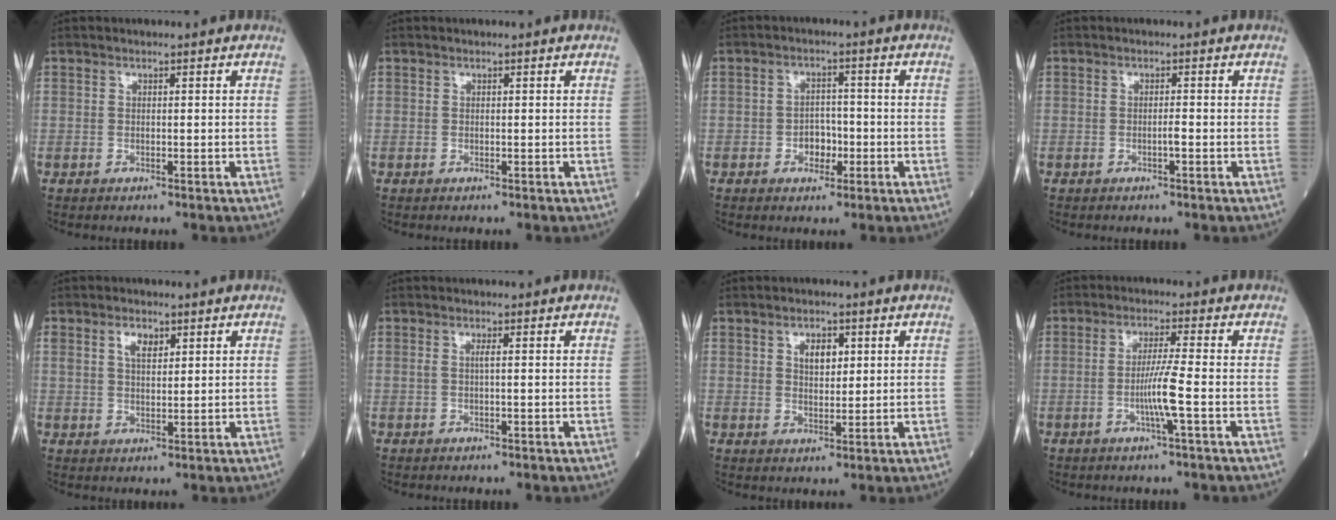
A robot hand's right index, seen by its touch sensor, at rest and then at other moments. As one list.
[{"total": 0.0}, {"total": 3.6, "force": [-1.2, 2.5, 2.2], "torque": [-0.028, 0.007, -0.020]}, {"total": 0.9, "force": [-0.4, 0.0, 0.8], "torque": [-0.015, 0.002, -0.008]}, {"total": 3.3, "force": [1.7, 1.6, 2.4], "torque": [-0.047, 0.007, 0.033]}, {"total": 0.9, "force": [0.1, -0.1, 0.9], "torque": [-0.021, 0.000, -0.001]}, {"total": 3.5, "force": [1.3, 1.8, 2.6], "torque": [-0.042, 0.001, 0.022]}, {"total": 4.9, "force": [-1.4, -1.0, 4.6], "torque": [-0.091, -0.003, -0.029]}]